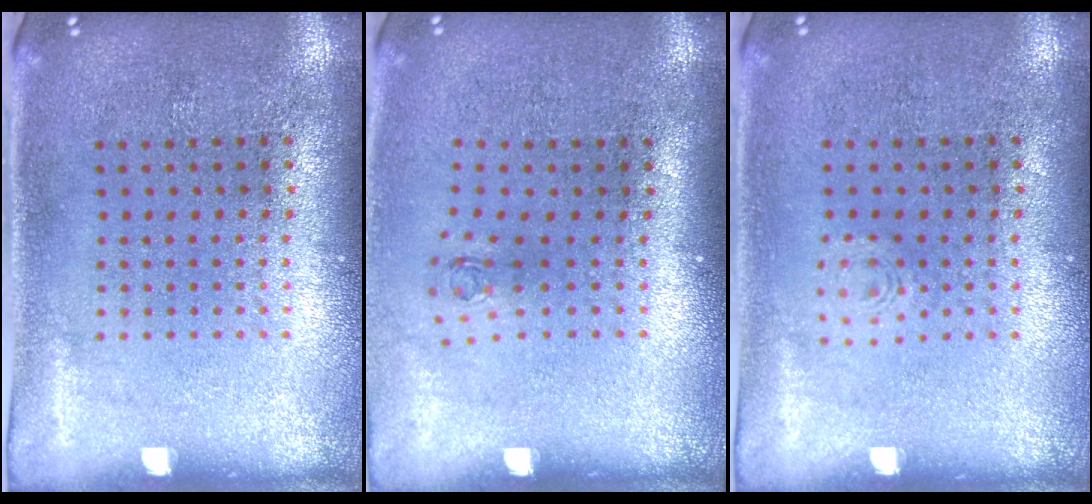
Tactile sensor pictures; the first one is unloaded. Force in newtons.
{"total": 0.7, "press": 0.3, "slide": 0.6}
{"total": 0.8, "press": 0.8, "slide": 0.2}